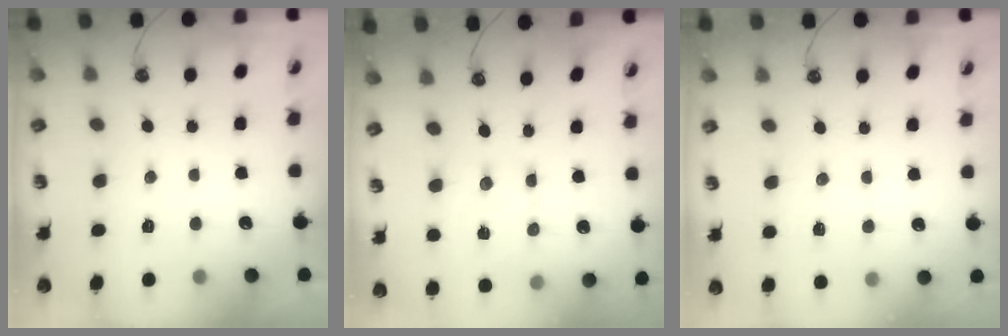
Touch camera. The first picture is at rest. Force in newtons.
{"total": 3.6, "press": 3.6, "slide": 0.4}
{"total": 5.0, "press": 4.9, "slide": 0.6}